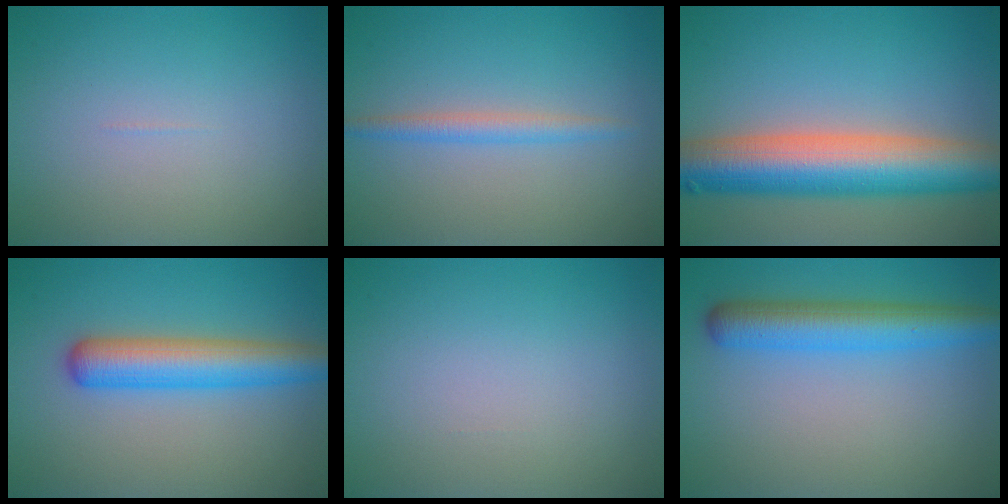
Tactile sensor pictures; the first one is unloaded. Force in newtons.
{"total": 1.9, "press": 1.9, "slide": 0.2}
{"total": 10.1, "press": 10.1, "slide": 0.4}
{"total": 5.5, "press": 5.5, "slide": 0.3}
{"total": 0.0}
{"total": 5.2, "press": 5.2, "slide": 0.1}